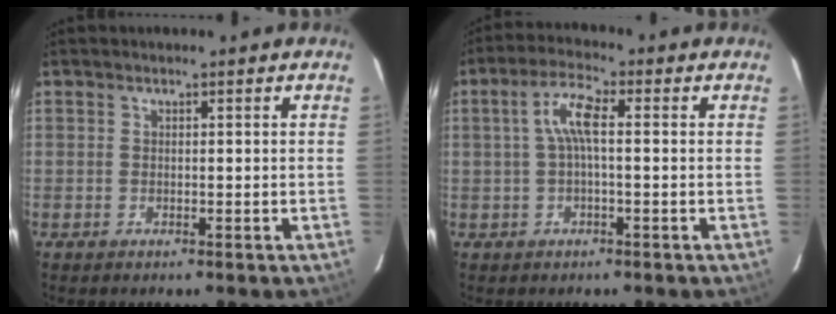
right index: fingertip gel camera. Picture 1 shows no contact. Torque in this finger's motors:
{"motor_torque": [0.48, -0.29, 0.27, 0.12]}